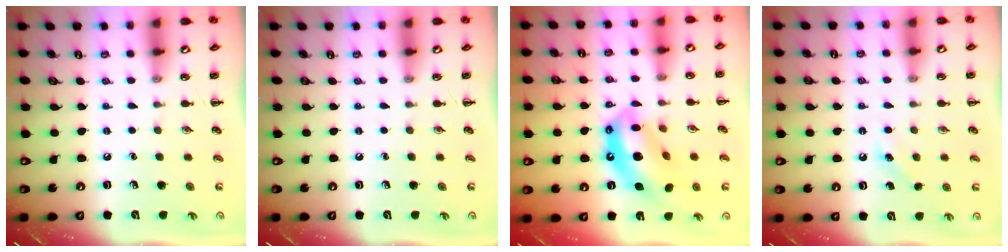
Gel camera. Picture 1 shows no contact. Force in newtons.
{"total": 0.0}
{"total": 14.7, "press": 14.1, "slide": 4.2}
{"total": 4.7, "press": 4.5, "slide": 1.1}